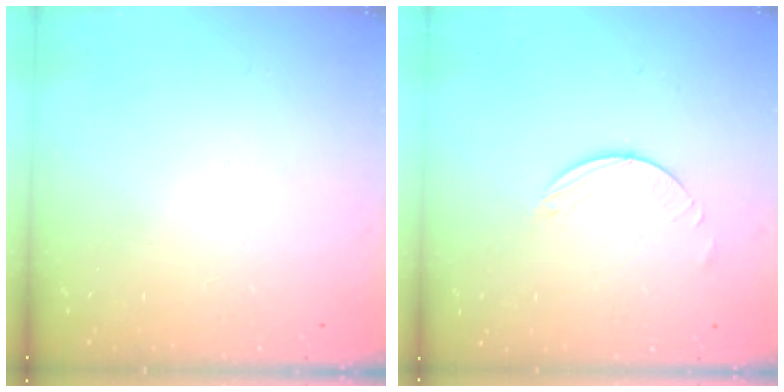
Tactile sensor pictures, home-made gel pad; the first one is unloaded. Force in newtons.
{"total": 2.0, "press": 2.0, "slide": 0.2}